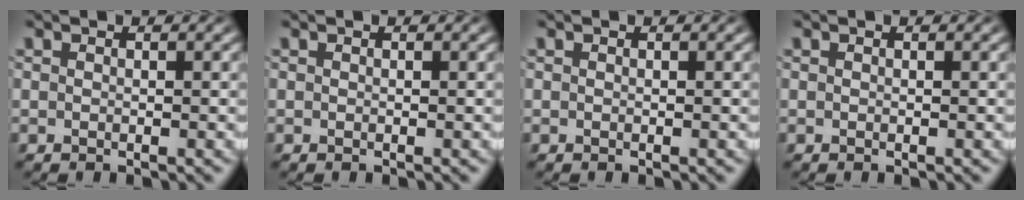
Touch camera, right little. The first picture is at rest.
{"total": 0.0}
{"total": 0.0}
{"total": 0.0}